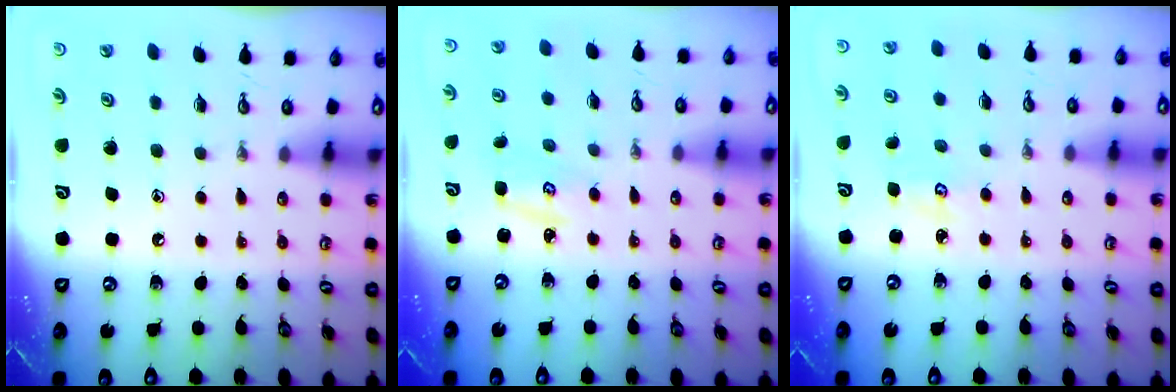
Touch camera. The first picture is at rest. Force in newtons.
{"total": 3.2, "press": 3.2, "slide": 0.3}
{"total": 2.8, "press": 2.8, "slide": 0.3}